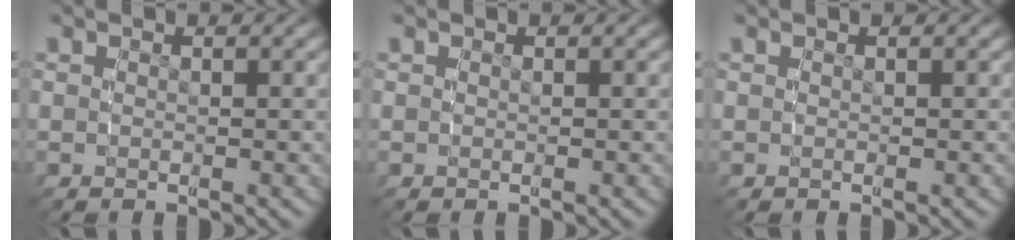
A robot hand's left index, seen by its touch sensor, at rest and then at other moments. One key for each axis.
{"total": 0.0}
{"total": 0.0}